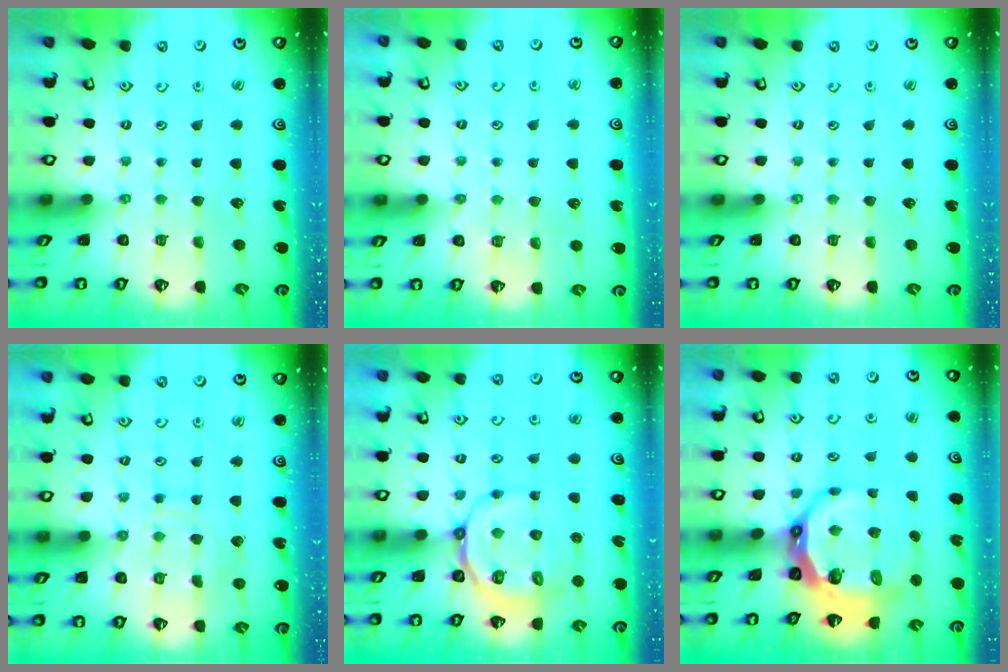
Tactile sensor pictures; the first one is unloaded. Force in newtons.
{"total": 5.0, "press": 5.0, "slide": 0.6}
{"total": 0.0}
{"total": 11.0, "press": 11.0, "slide": 0.8}
{"total": 9.8, "press": 9.5, "slide": 2.4}
{"total": 12.3, "press": 11.6, "slide": 4.2}